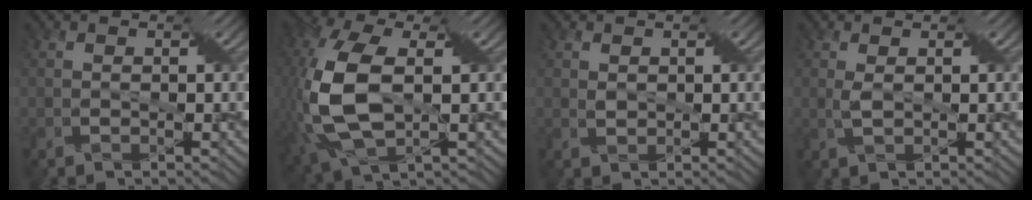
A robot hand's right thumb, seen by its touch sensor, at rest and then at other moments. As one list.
[{"total": 13.4, "force": [-0.6, 6.6, 11.7], "torque": [-0.304, -0.014, 0.000]}, {"total": 0.7, "force": [0.5, 0.3, 0.4], "torque": [-0.014, 0.002, 0.013]}, {"total": 2.0, "force": [0.4, 0.6, 1.9], "torque": [-0.043, 0.001, 0.012]}]